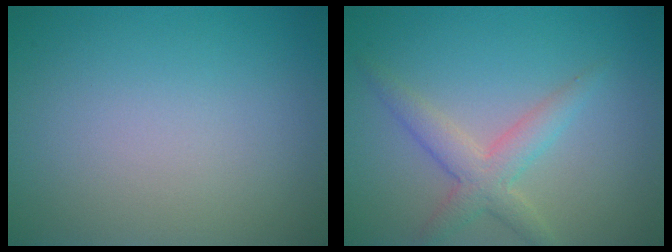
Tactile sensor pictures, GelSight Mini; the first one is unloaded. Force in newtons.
{"total": 3.3, "press": 3.3, "slide": 0.1}